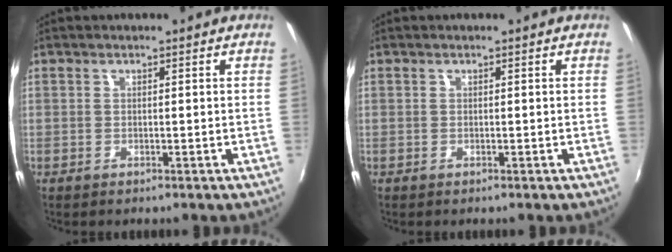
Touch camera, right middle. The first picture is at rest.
{"total": 0.0}